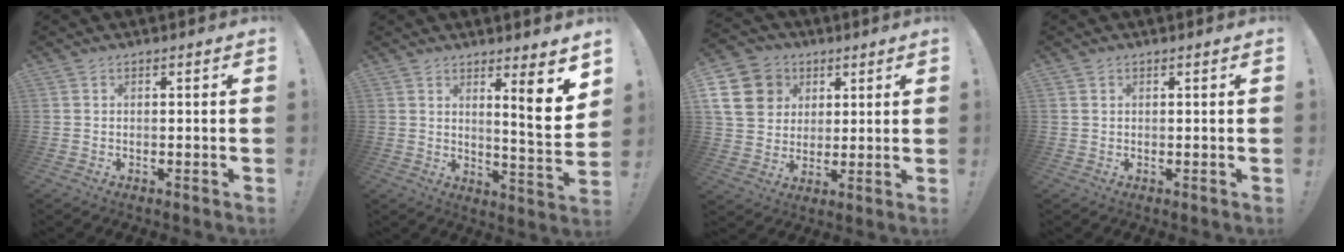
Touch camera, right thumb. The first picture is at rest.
{"total": 9.7, "force": [4.6, 0.3, 8.6], "torque": [-0.102, -0.048, 0.064]}
{"total": 15.4, "force": [4.5, 13.3, 6.1], "torque": [-0.087, -0.012, 0.101]}
{"total": 0.8, "force": [0.3, 0.6, 0.2], "torque": [-0.002, 0.002, 0.006]}